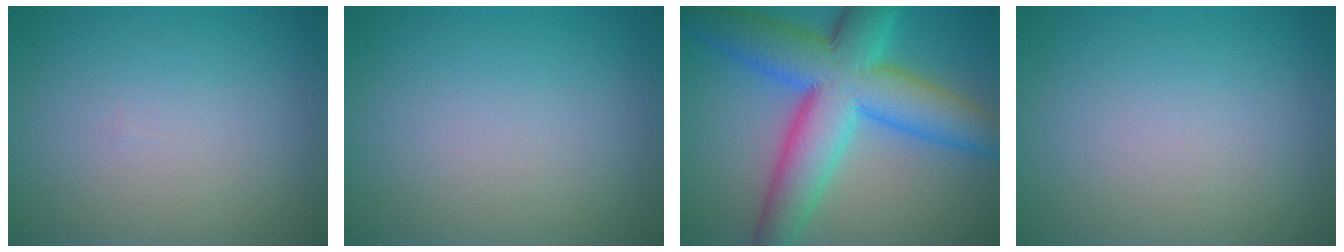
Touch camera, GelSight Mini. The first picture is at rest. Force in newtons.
{"total": 0.0}
{"total": 11.9, "press": 11.9, "slide": 0.3}
{"total": 0.0}